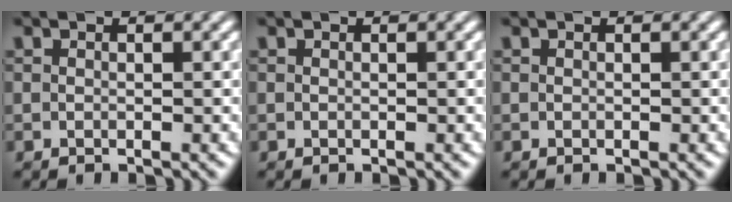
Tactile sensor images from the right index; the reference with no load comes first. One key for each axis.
{"total": 0.0}
{"total": 0.0}